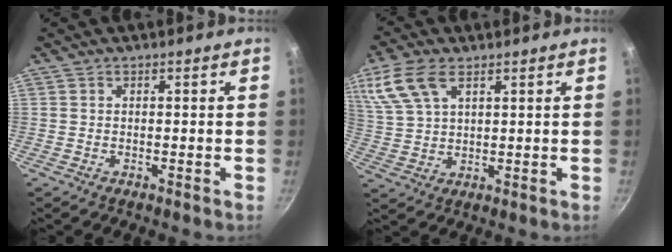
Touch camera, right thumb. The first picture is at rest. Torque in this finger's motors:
{"motor_torque": [-0.50, 0.84, -0.34, 0.18, 0.31]}